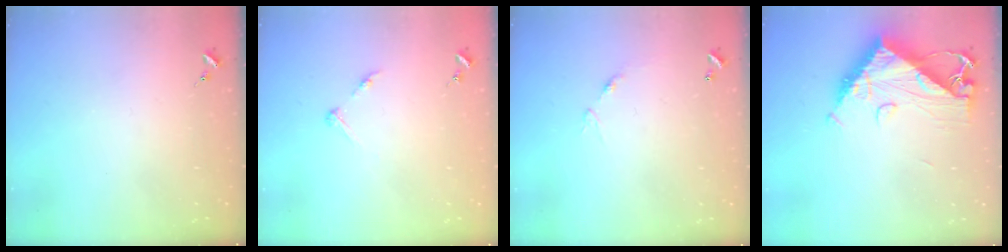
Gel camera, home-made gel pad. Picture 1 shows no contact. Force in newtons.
{"total": 4.4, "press": 4.3, "slide": 0.5}
{"total": 6.1, "press": 6.1, "slide": 0.6}
{"total": 12.9, "press": 12.8, "slide": 1.2}